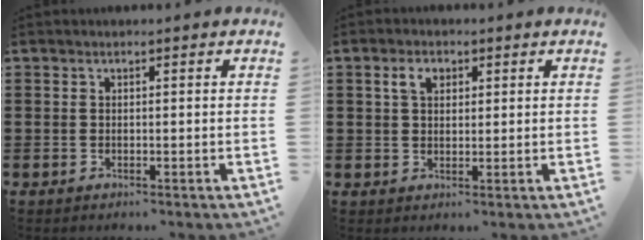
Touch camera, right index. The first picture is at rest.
{"total": 3.0, "force": [1.2, 1.9, 2.0], "torque": [-0.048, 0.010, 0.022]}